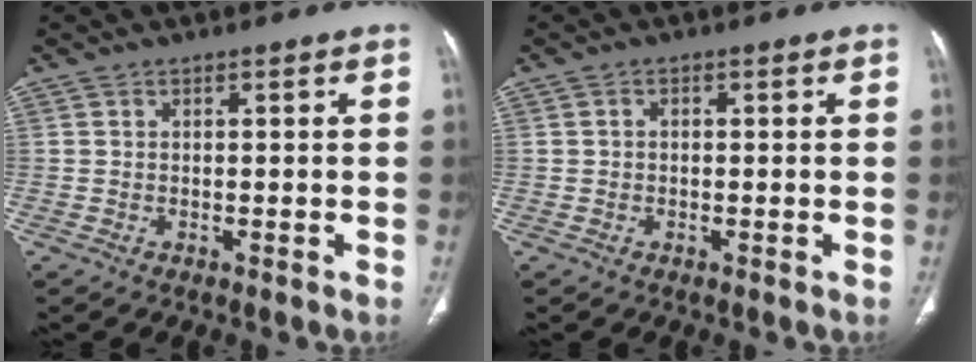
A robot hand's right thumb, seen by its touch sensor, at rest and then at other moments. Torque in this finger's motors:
{"motor_torque": [-0.47, -0.04, -0.69, 0.22, -0.02]}